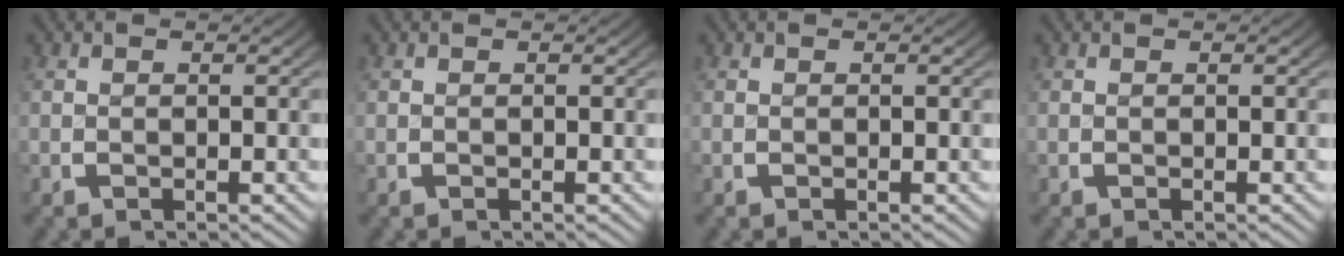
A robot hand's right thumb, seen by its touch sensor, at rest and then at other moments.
{"total": 0.0}
{"total": 0.0}
{"total": 0.0}